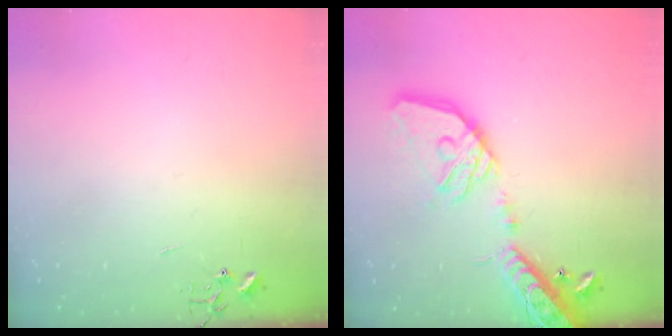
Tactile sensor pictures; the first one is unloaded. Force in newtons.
{"total": 21.3, "press": 20.9, "slide": 3.7}